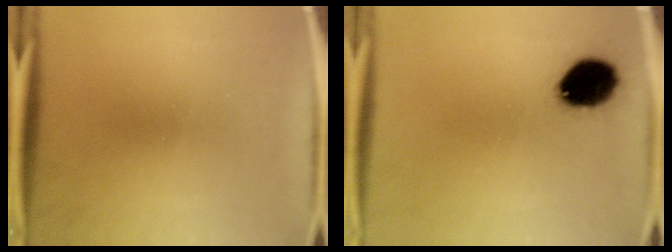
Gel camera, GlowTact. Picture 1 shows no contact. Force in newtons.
{"total": 12.0}